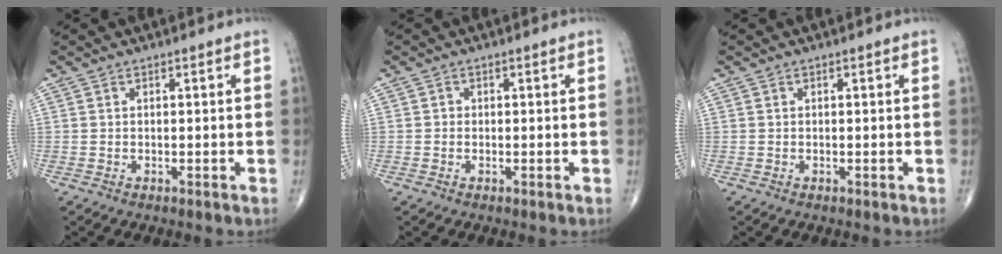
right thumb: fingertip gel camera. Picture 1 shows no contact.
{"total": 0.6, "force": [-0.1, 0.5, 0.2], "torque": [0.001, 0.002, -0.004]}
{"total": 0.0}